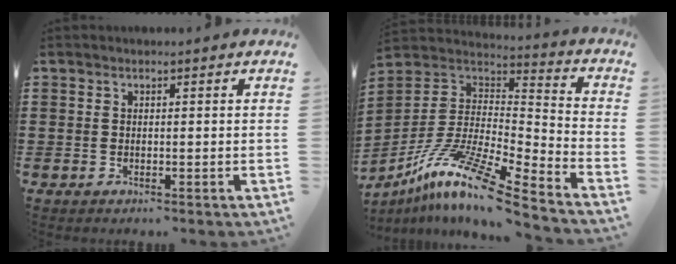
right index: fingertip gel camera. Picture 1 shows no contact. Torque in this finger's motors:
{"motor_torque": [-1.04, 1.11, 0.49, 0.12]}